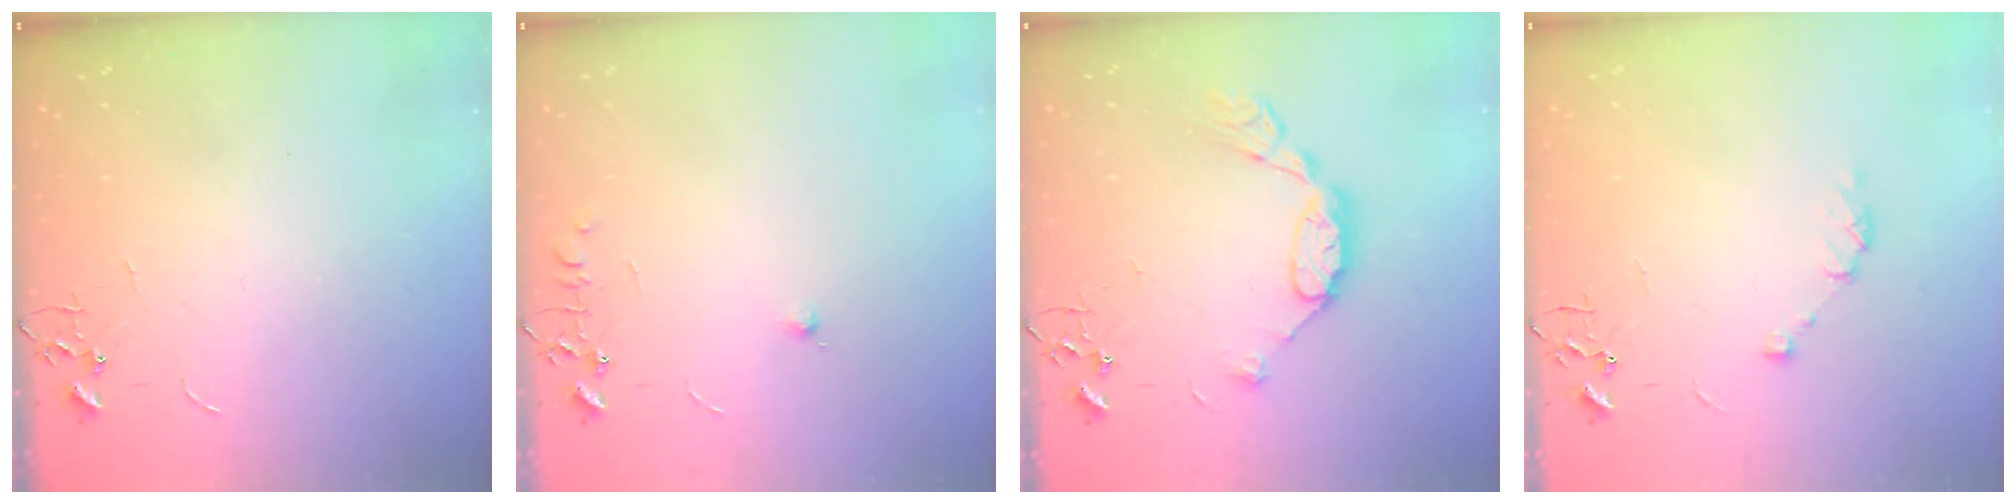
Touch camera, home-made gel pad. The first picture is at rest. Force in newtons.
{"total": 5.6, "press": 5.5, "slide": 0.5}
{"total": 11.0, "press": 11.0, "slide": 0.9}
{"total": 5.8, "press": 5.8, "slide": 0.8}